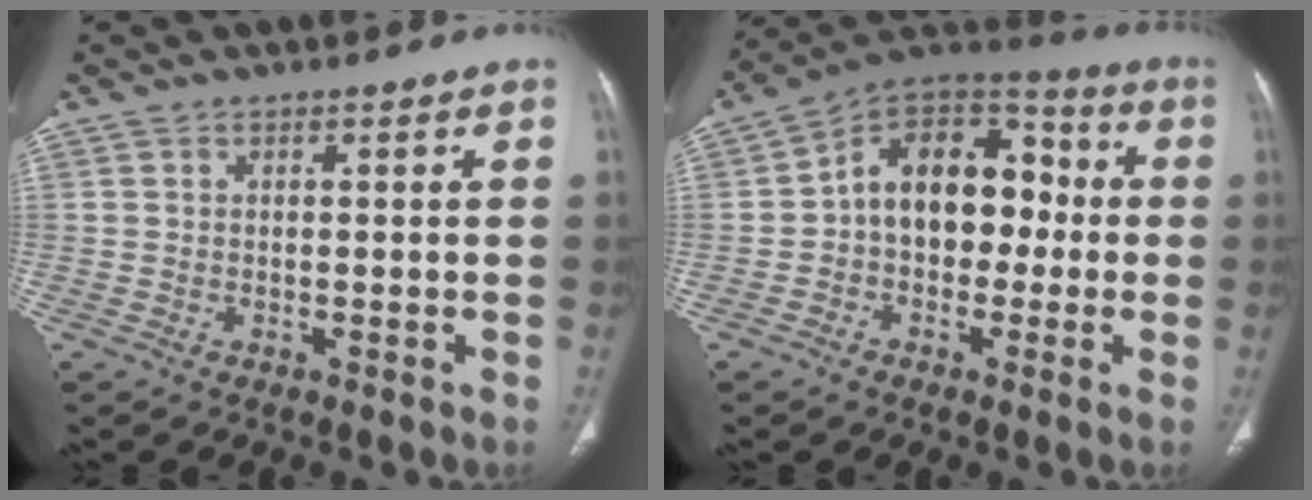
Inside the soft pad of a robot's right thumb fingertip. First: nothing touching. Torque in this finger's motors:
{"motor_torque": [-0.09, 0.60, 0.27, 0.22, 0.10]}